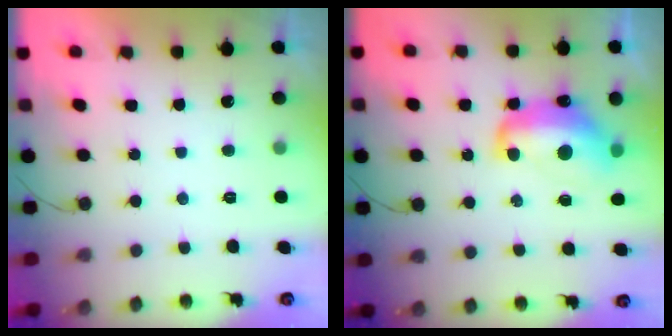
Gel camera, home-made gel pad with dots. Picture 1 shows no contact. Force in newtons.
{"total": 14.0, "press": 14.0, "slide": 1.0}